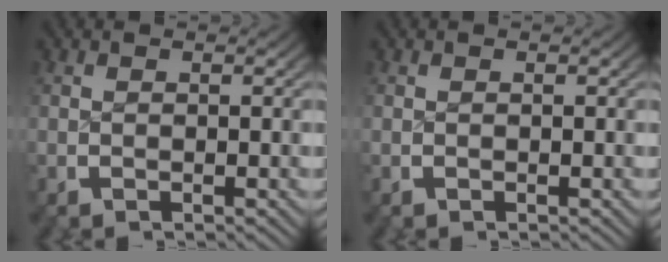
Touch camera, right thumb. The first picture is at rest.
{"total": 0.0}